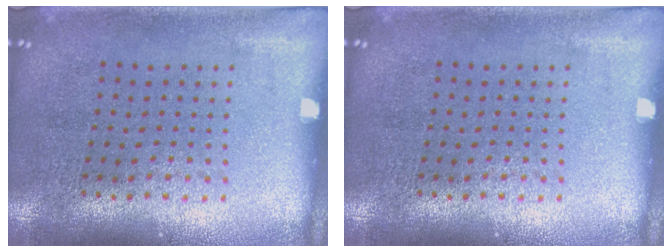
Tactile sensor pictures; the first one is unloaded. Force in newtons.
{"total": 0.0}